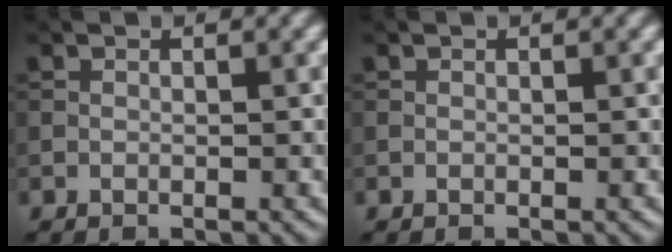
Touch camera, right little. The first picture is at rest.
{"total": 0.0}